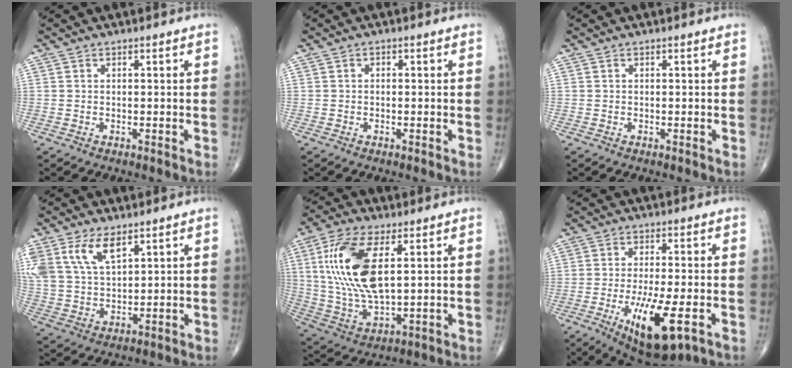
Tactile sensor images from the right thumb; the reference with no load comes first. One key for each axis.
{"total": 0.5, "fx": 0.0, "fy": 0.4, "fz": 0.3, "tx": -0.001, "ty": 0.001, "tz": -0.003}
{"total": 0.0}
{"total": 11.5, "fx": 6.2, "fy": 5.8, "fz": 7.7, "tx": -0.152, "ty": -0.012, "tz": 0.132}
{"total": 17.0, "fx": 4.2, "fy": 7.5, "fz": 14.7, "tx": -0.305, "ty": -0.013, "tz": 0.088}
{"total": 13.1, "fx": -4.6, "fy": 4.1, "fz": 11.5, "tx": -0.201, "ty": -0.013, "tz": -0.064}